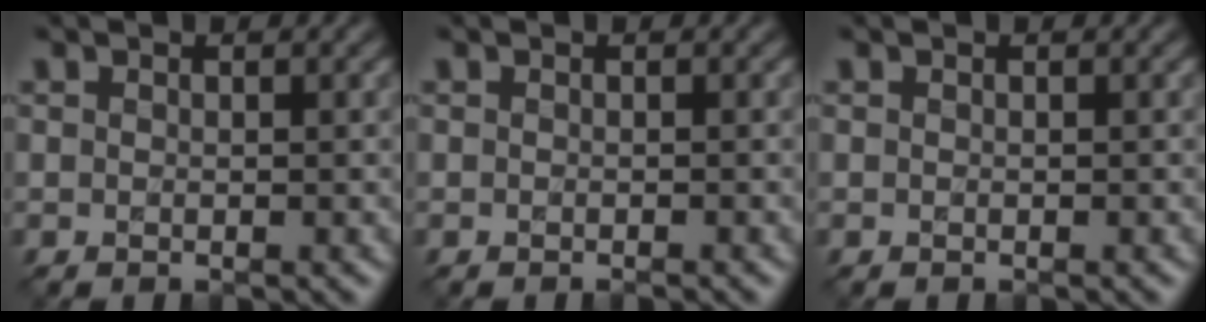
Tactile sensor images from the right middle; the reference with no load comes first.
{"total": 0.5, "force": [-0.4, 0.0, 0.3], "torque": [-0.002, 0.000, -0.008]}
{"total": 0.0}